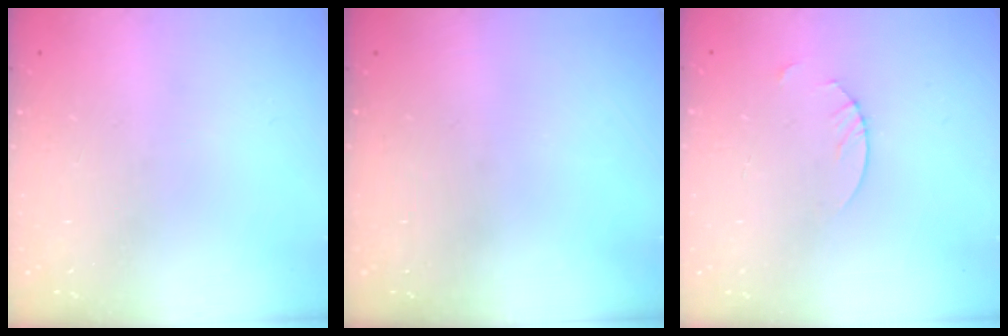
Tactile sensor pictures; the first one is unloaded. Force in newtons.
{"total": 0.0}
{"total": 1.8, "press": 1.8, "slide": 0.2}